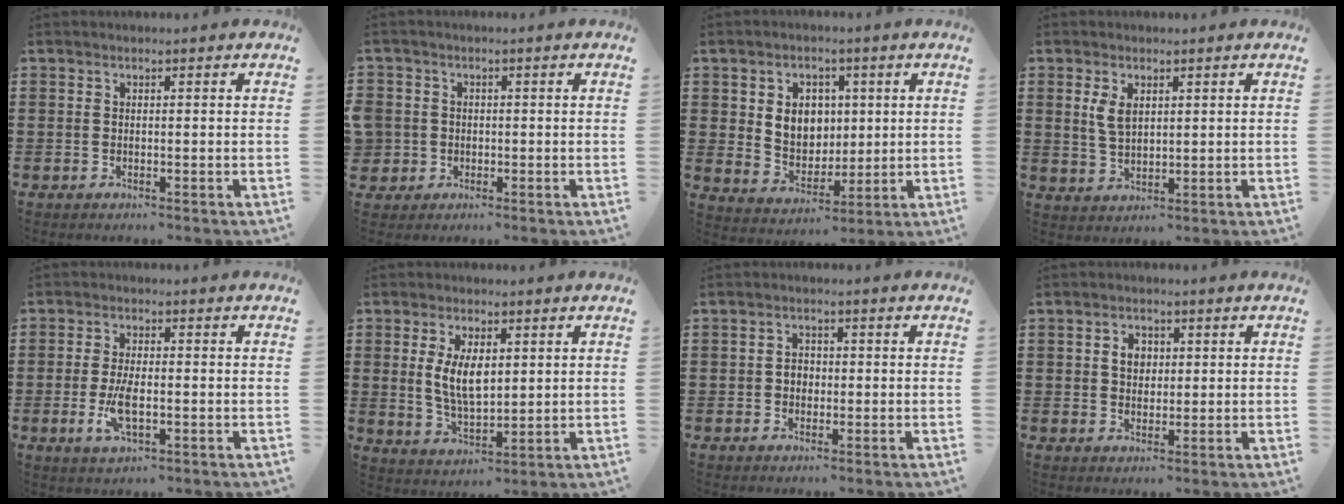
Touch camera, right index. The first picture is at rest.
{"total": 2.7, "force": [-0.6, 2.6, 0.0], "torque": [-0.013, 0.008, -0.017]}
{"total": 6.2, "force": [1.5, 5.3, 2.9], "torque": [-0.062, 0.009, 0.023]}
{"total": 3.8, "force": [1.5, 1.9, 2.9], "torque": [-0.062, 0.006, 0.026]}
{"total": 5.0, "force": [-1.1, 1.9, 4.5], "torque": [-0.097, -0.002, -0.024]}
{"total": 7.0, "force": [1.2, 3.5, 5.9], "torque": [-0.119, 0.004, 0.018]}
{"total": 1.8, "force": [-0.2, 1.5, 1.1], "torque": [-0.023, 0.005, -0.006]}
{"total": 3.1, "force": [0.7, 2.3, 1.9], "torque": [-0.045, 0.012, 0.010]}